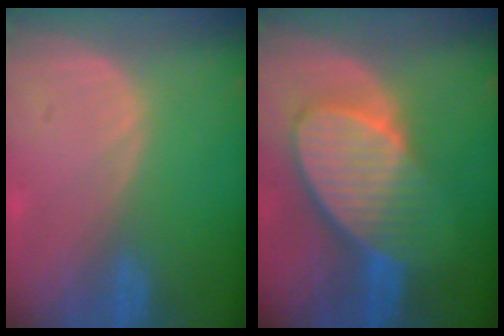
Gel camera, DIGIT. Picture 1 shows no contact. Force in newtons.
{"total": 9.4, "press": 8.3, "slide": 4.6}